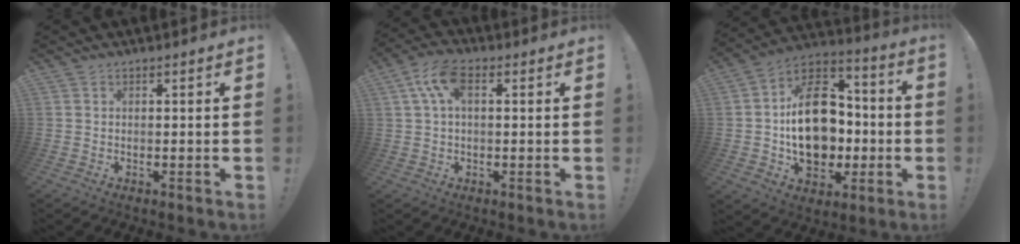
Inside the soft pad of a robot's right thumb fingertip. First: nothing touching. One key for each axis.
{"total": 8.1, "fx": 2.5, "fy": 4.0, "fz": 6.6, "tx": -0.123, "ty": 0.008, "tz": 0.048}
{"total": 22.7, "fx": -1.8, "fy": 16.2, "fz": 15.8, "tx": -0.253, "ty": 0.023, "tz": -0.013}